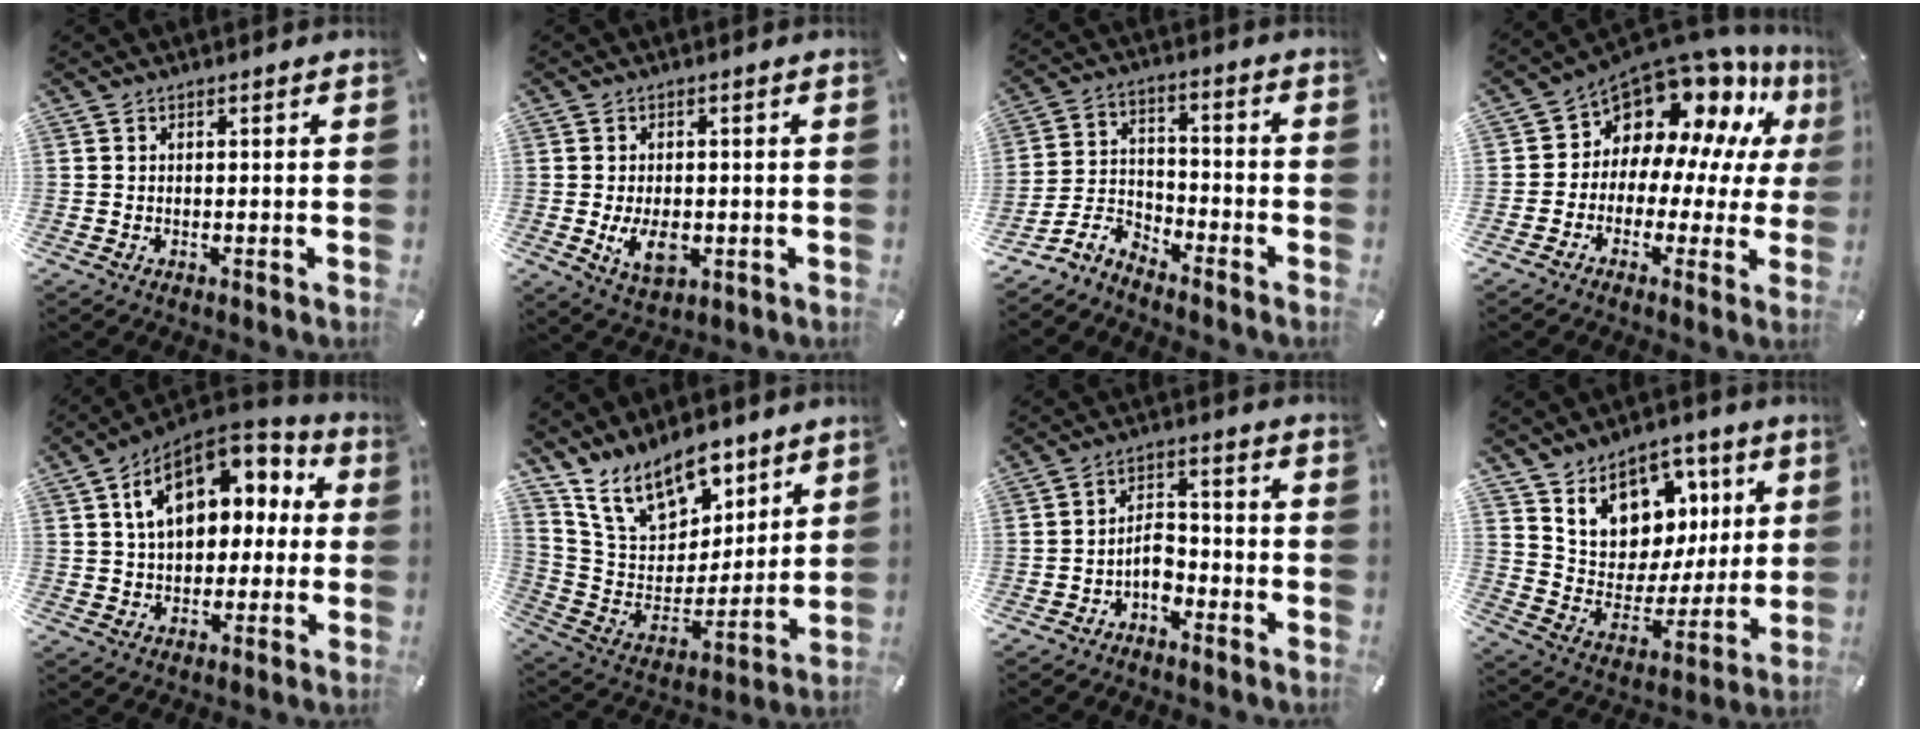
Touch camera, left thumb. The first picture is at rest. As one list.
[{"total": 6.4, "force": [-1.0, 4.1, 4.9], "torque": [-0.101, -0.013, -0.021]}, {"total": 9.1, "force": [-8.0, 3.6, 2.5], "torque": [-0.052, 0.031, -0.155]}, {"total": 13.5, "force": [9.2, 8.2, 5.5], "torque": [-0.097, -0.090, 0.161]}, {"total": 14.7, "force": [5.1, 10.5, 8.9], "torque": [-0.151, -0.019, 0.096]}, {"total": 15.9, "force": [11.9, 8.7, 6.0], "torque": [-0.122, -0.082, 0.225]}, {"total": 6.3, "force": [-3.5, 3.8, 3.6], "torque": [-0.071, 0.017, -0.064]}, {"total": 12.0, "force": [6.7, 9.6, 2.6], "torque": [-0.049, -0.069, 0.129]}]